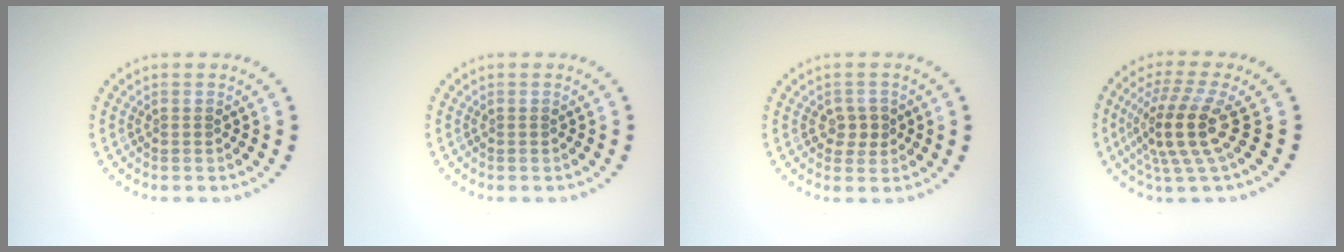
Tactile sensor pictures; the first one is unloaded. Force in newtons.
{"total": 0.0}
{"total": 1.8, "press": 1.7, "slide": 0.5}
{"total": 4.8, "press": 3.5, "slide": 3.3}